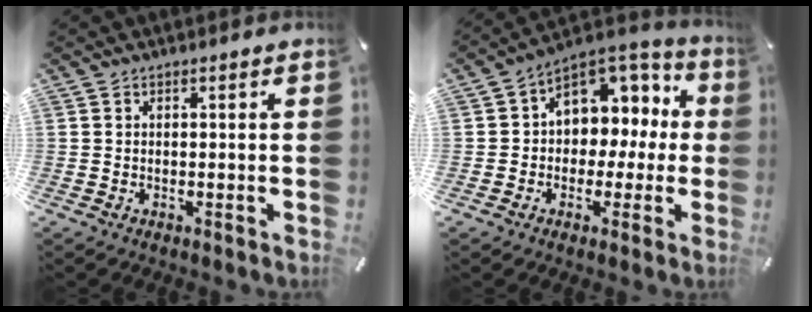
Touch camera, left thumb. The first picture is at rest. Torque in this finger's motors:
{"motor_torque": [0.58, 1.30, 0.43, 0.29, 0.27]}